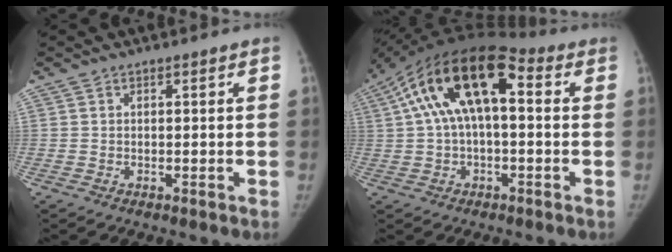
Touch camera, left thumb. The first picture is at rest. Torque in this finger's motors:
{"motor_torque": [1.53, 1.43, 2.58, -0.18, 0.51]}